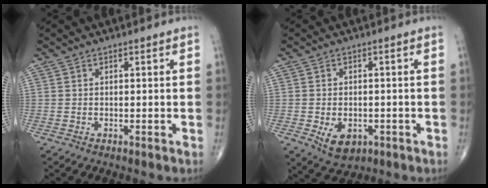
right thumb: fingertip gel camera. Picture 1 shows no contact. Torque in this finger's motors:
{"motor_torque": [-0.23, 0.33, 0.25, 0.12, 0.05]}